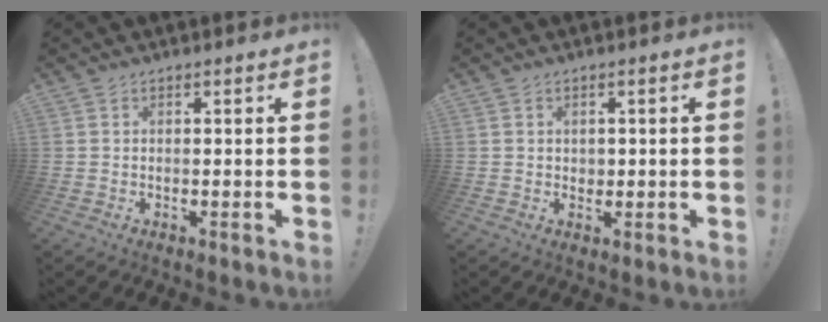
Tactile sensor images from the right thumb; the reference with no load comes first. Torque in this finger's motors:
{"motor_torque": [-0.26, -0.03, -0.17, 0.08, 0.06]}